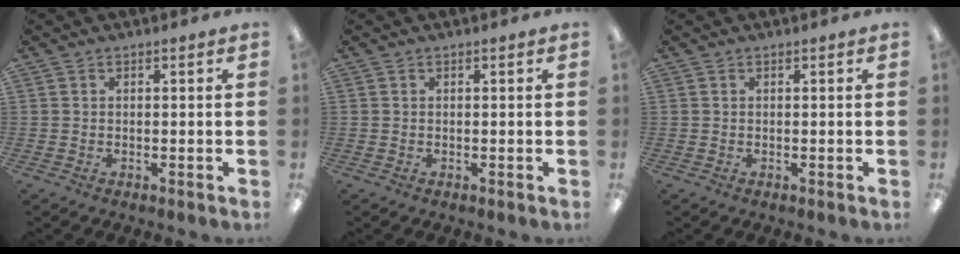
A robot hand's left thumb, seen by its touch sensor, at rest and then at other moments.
{"total": 0.0}
{"total": 0.0}